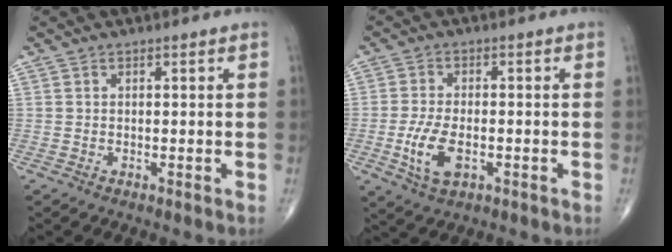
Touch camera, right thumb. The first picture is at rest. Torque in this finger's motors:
{"motor_torque": [0.21, -0.04, 0.64, 0.41, 0.24]}